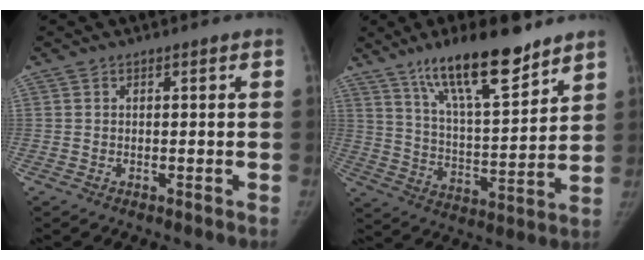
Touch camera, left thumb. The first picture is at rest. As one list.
[{"total": 17.7, "force": [12.4, 4.6, 11.7], "torque": [-0.170, -0.069, 0.215]}]